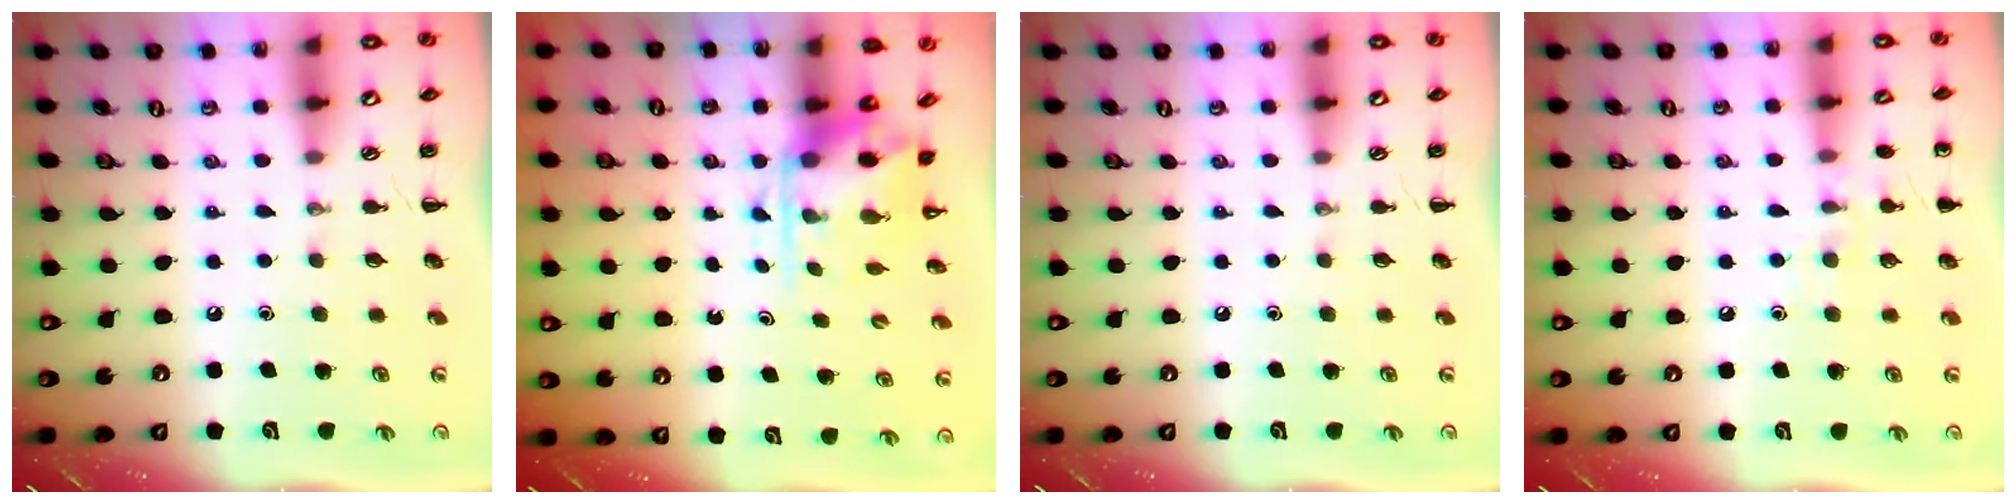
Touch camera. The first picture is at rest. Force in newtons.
{"total": 3.8, "press": 3.7, "slide": 0.9}
{"total": 0.0}
{"total": 7.1, "press": 6.9, "slide": 1.7}